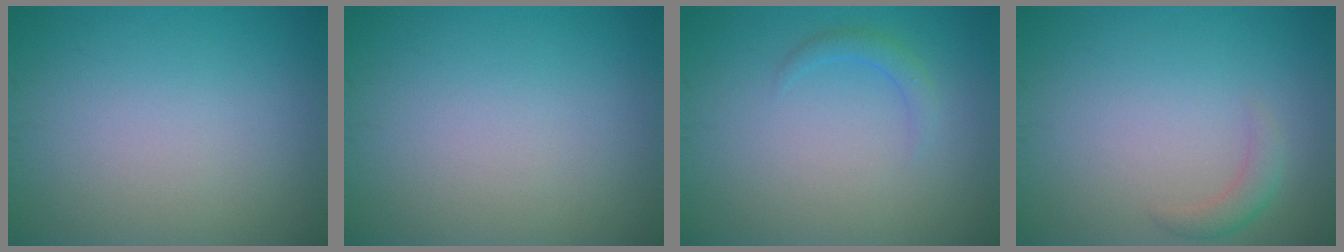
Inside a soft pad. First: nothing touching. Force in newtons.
{"total": 0.0}
{"total": 1.3, "press": 1.3, "slide": 0.1}
{"total": 1.5, "press": 1.5, "slide": 0.1}